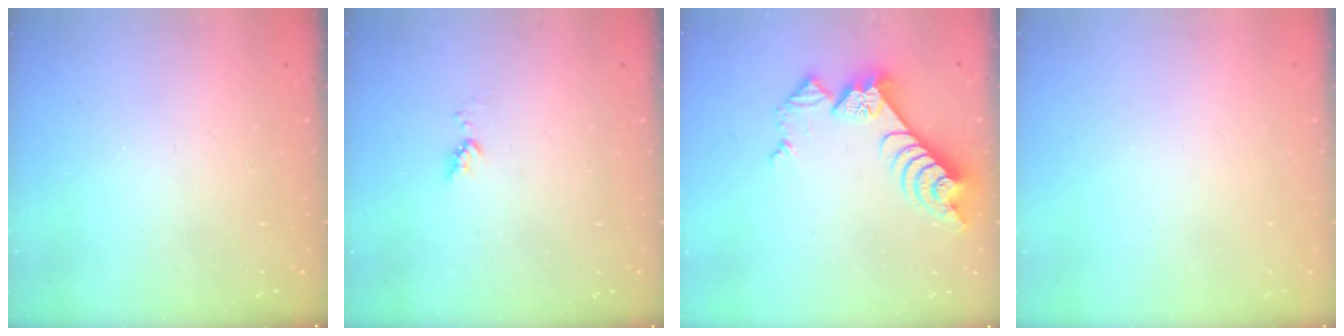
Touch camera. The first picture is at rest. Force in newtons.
{"total": 3.3, "press": 3.3, "slide": 0.4}
{"total": 10.2, "press": 10.2, "slide": 1.2}
{"total": 0.0}